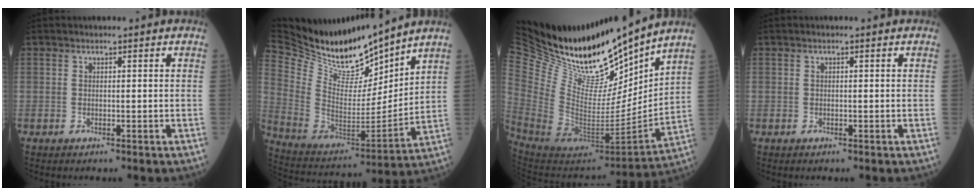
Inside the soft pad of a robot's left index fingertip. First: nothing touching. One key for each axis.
{"total": 22.6, "fx": 20.2, "fy": 5.5, "fz": 8.4, "tx": -0.191, "ty": -0.021, "tz": 0.366}
{"total": 27.6, "fx": 24.9, "fy": 5.7, "fz": 10.6, "tx": -0.217, "ty": -0.062, "tz": 0.430}
{"total": 0.0}